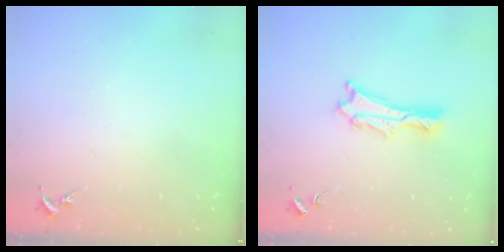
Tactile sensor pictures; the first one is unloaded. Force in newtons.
{"total": 2.0, "press": 2.0, "slide": 0.2}